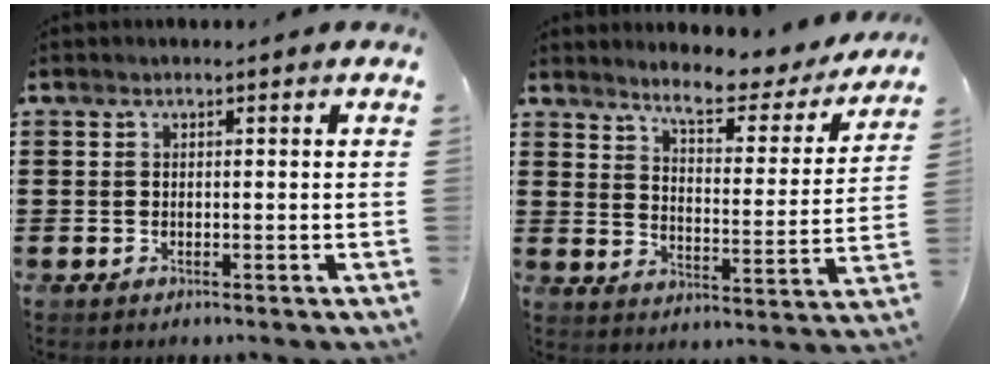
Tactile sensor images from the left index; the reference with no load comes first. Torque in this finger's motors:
{"motor_torque": [0.23, -1.13, 0.41, 0.11]}